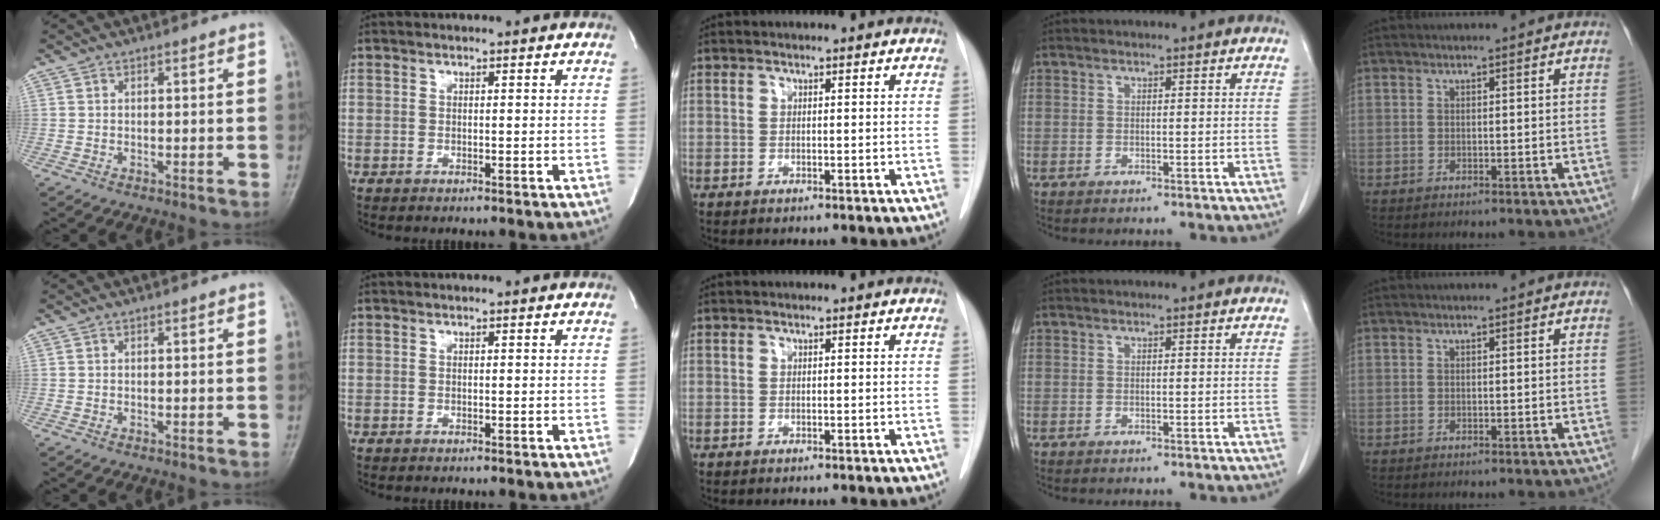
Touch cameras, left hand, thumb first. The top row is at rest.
{}